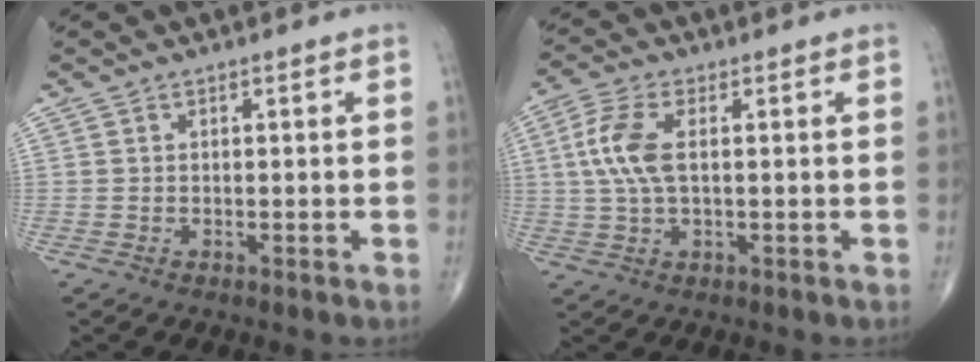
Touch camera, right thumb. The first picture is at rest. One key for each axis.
{"total": 7.8, "fx": 1.1, "fy": 3.6, "fz": 6.8, "tx": -0.167, "ty": 0.010, "tz": 0.022}